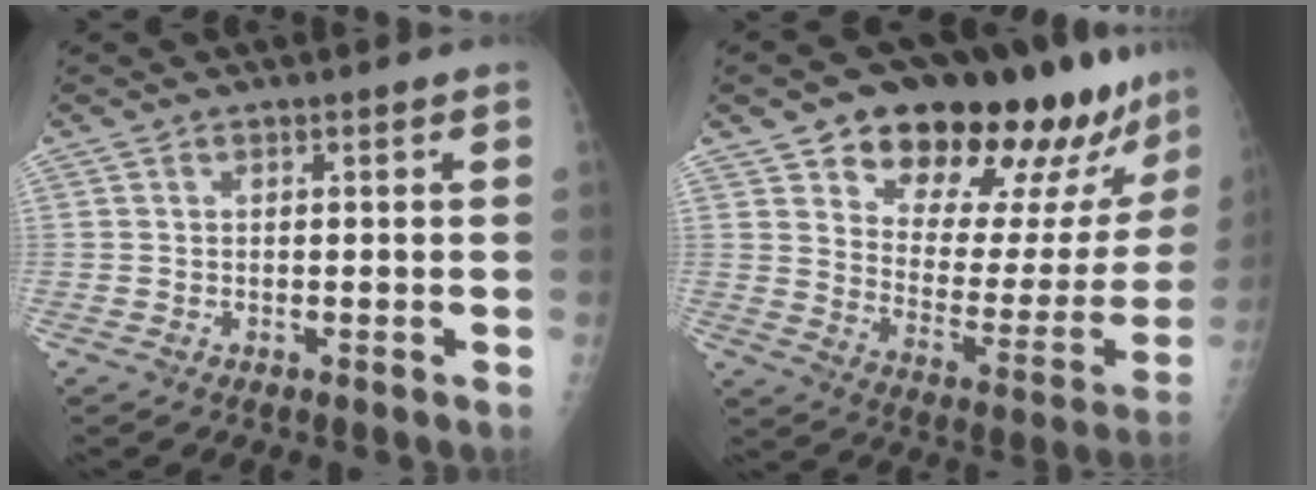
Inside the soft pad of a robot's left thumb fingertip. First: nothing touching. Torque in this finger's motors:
{"motor_torque": [0.52, 0.86, 1.39, -1.37, 0.12]}